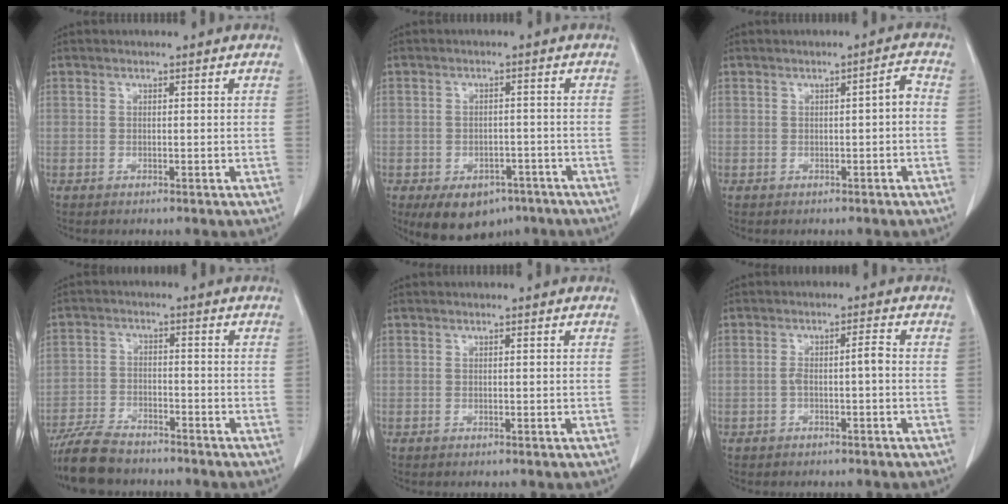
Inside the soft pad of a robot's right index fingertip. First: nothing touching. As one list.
[{"total": 8.9, "force": [-5.7, 5.7, 3.9], "torque": [-0.054, 0.008, -0.075]}, {"total": 1.9, "force": [-0.4, 0.2, 1.9], "torque": [-0.026, 0.005, -0.007]}, {"total": 8.9, "force": [-7.8, 2.8, 3.4], "torque": [-0.062, -0.017, -0.133]}, {"total": 0.0}, {"total": 2.7, "force": [-0.7, 0.2, 2.6], "torque": [-0.048, 0.012, -0.009]}]